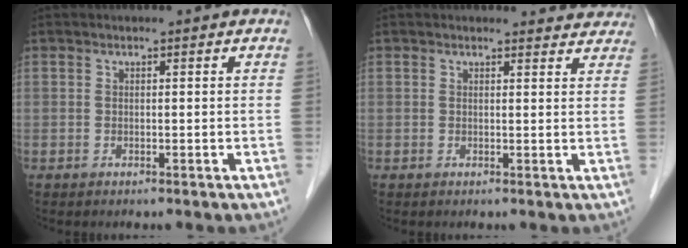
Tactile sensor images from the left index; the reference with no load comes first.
{"total": 6.7, "force": [6.4, 2.0, 0.3], "torque": [0.023, -0.001, 0.042]}